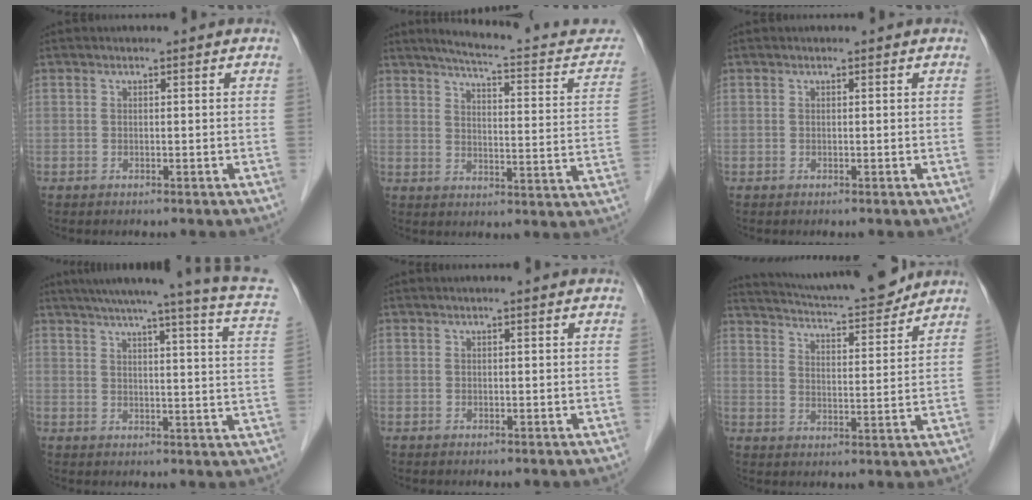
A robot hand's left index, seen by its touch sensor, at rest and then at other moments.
{"total": 17.5, "force": [15.3, 2.9, 8.0], "torque": [-0.094, -0.018, 0.176]}
{"total": 0.0}
{"total": 20.6, "force": [16.5, -0.4, 12.2], "torque": [-0.181, -0.017, 0.194]}
{"total": 1.3, "force": [1.1, -0.2, 0.6], "torque": [-0.013, 0.013, 0.022]}
{"total": 16.0, "force": [14.9, 1.4, 5.8], "torque": [-0.102, 0.006, 0.220]}